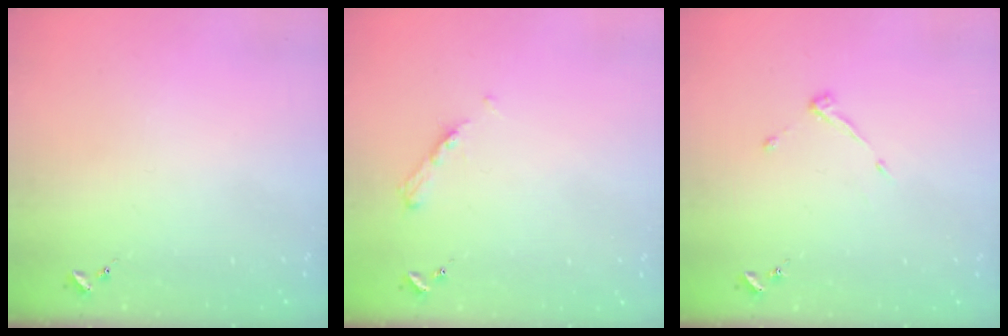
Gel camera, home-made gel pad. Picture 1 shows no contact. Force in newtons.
{"total": 4.9, "press": 4.9, "slide": 0.6}
{"total": 4.0, "press": 4.0, "slide": 0.6}